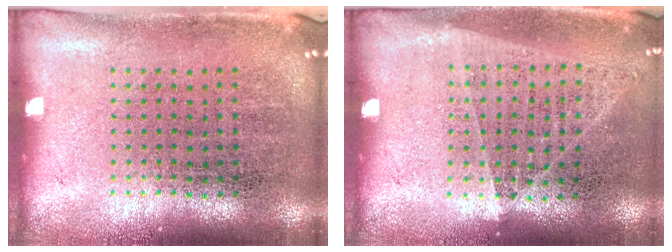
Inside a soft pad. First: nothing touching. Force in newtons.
{"total": 1.0, "press": 1.0, "slide": 0.3}